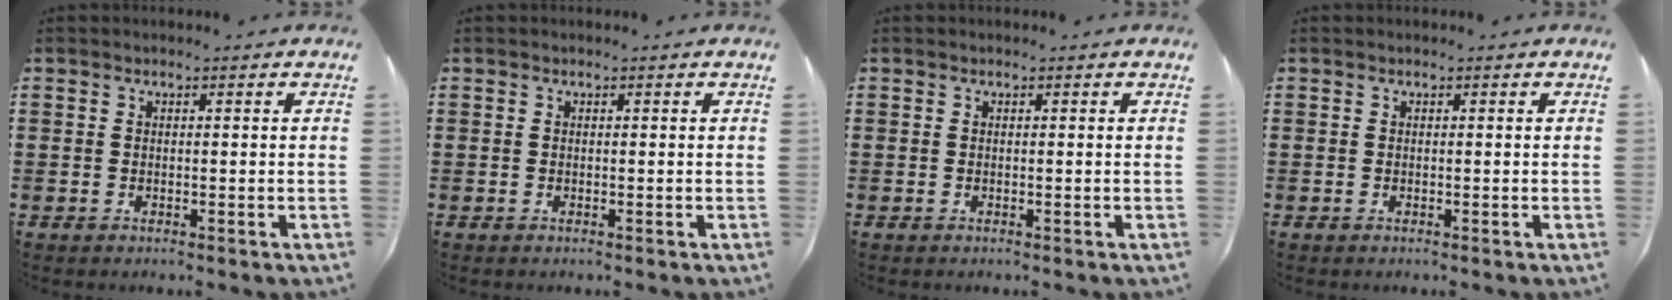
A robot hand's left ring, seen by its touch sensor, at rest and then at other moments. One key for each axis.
{"total": 0.0}
{"total": 0.0}
{"total": 0.0}